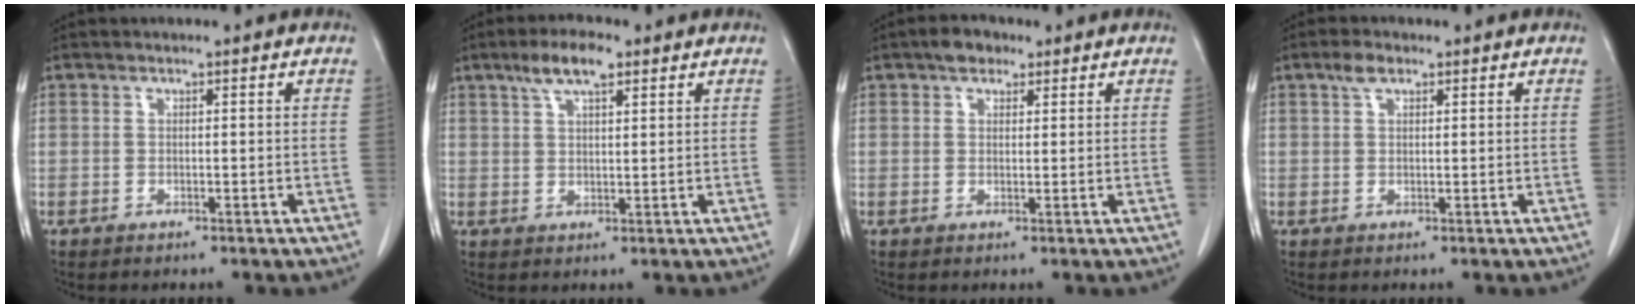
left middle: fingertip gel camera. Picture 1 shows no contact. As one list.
[{"total": 5.7, "force": [3.6, 1.5, 4.2], "torque": [-0.083, 0.012, 0.064]}, {"total": 3.0, "force": [2.0, 1.8, 1.5], "torque": [-0.026, 0.011, 0.031]}, {"total": 2.2, "force": [1.3, 1.1, 1.4], "torque": [-0.029, 0.008, 0.026]}]